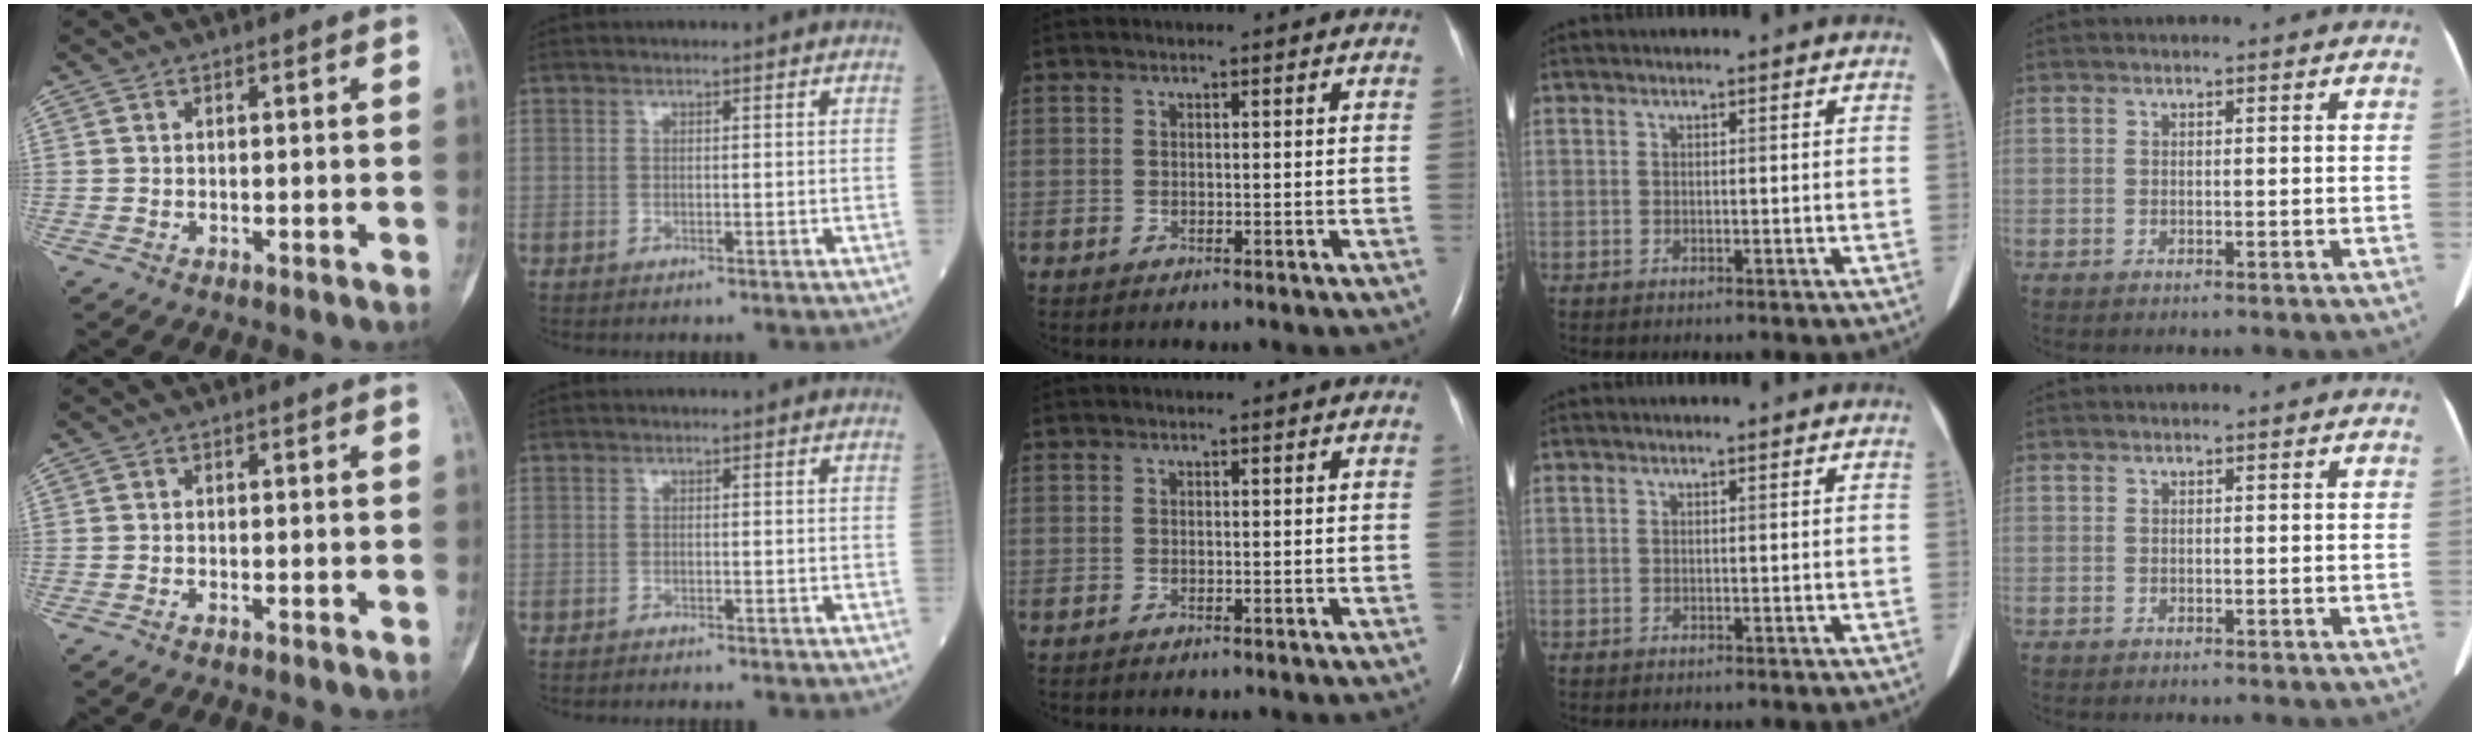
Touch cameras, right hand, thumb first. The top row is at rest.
{"thumb": {"total": 0.5, "force": [-0.5, 0.1, 0.2], "torque": [-0.009, 0.003, -0.009]}, "index": {"total": 0.8, "force": [-0.8, -0.1, 0.1], "torque": [-0.005, -0.001, -0.015]}}